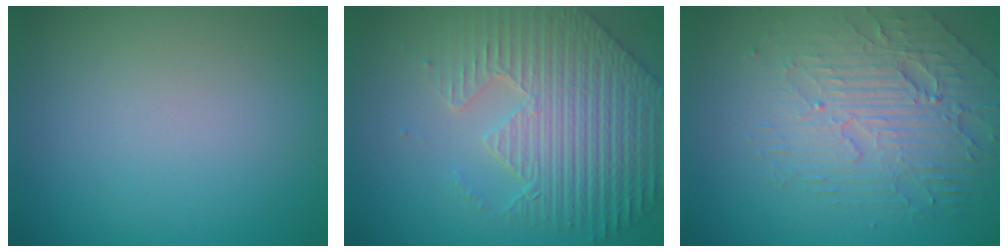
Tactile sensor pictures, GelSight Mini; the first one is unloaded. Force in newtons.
{"total": 6.6, "press": 5.7, "slide": 3.2}
{"total": 5.2, "press": 4.2, "slide": 3.0}